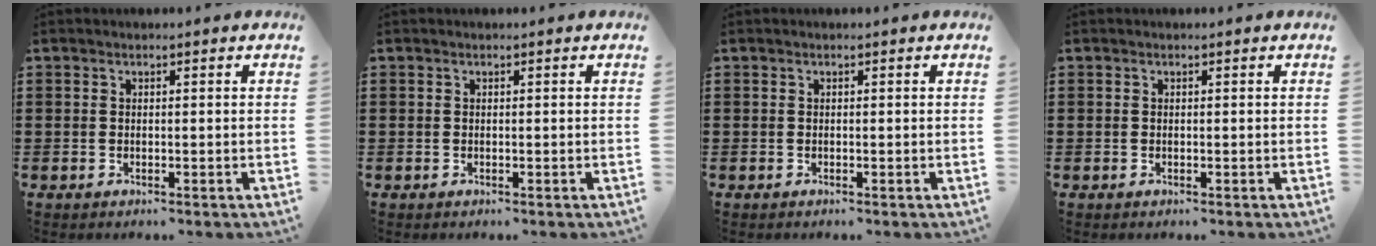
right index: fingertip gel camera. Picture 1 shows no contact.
{"total": 0.0}
{"total": 0.0}
{"total": 0.0}